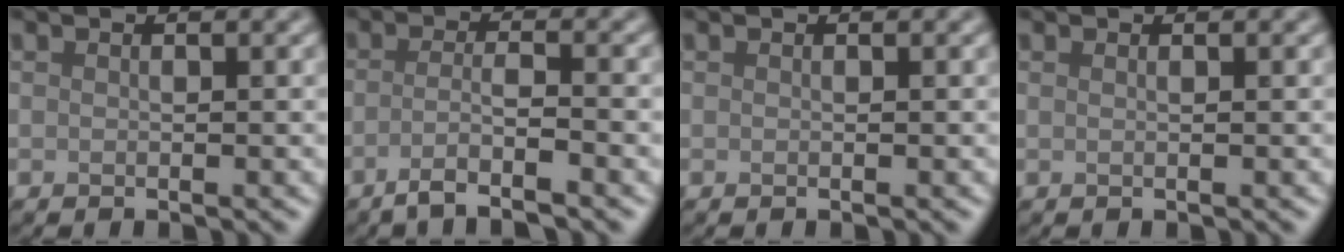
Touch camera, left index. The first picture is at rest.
{"total": 3.7, "force": [-2.0, 0.7, 3.0], "torque": [-0.046, 0.003, -0.053]}
{"total": 0.0}
{"total": 0.7, "force": [0.3, 0.3, 0.5], "torque": [-0.004, -0.002, -0.002]}